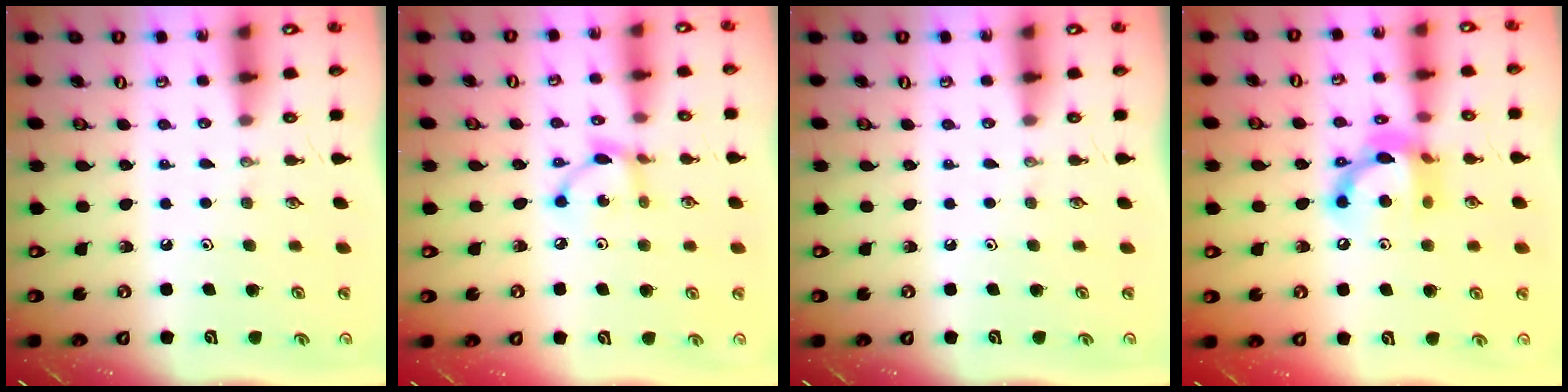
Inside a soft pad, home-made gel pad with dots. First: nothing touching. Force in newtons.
{"total": 5.7, "press": 5.7, "slide": 0.2}
{"total": 0.0}
{"total": 13.9, "press": 13.9, "slide": 1.1}